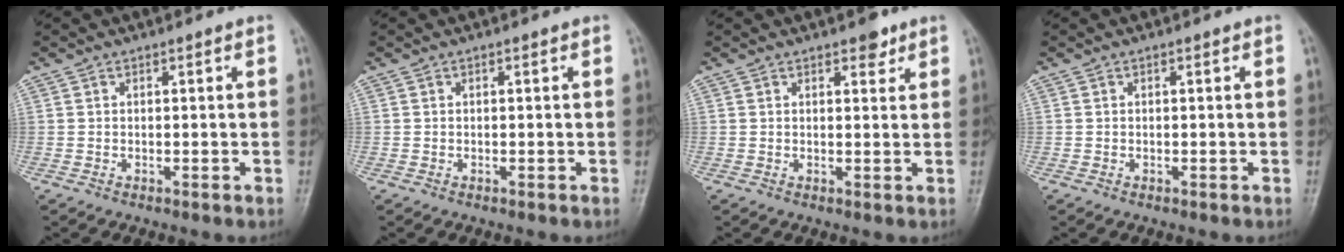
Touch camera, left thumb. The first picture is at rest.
{"total": 0.0}
{"total": 2.8, "force": [1.8, 1.3, 1.6], "torque": [-0.008, -0.008, 0.023]}
{"total": 0.0}